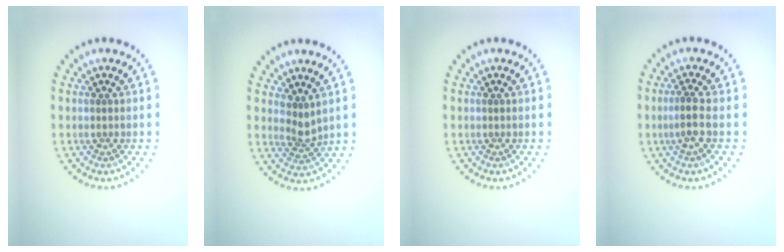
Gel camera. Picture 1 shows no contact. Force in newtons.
{"total": 2.0, "press": 1.5, "slide": 1.3}
{"total": 0.0}
{"total": 1.9, "press": 1.6, "slide": 1.0}